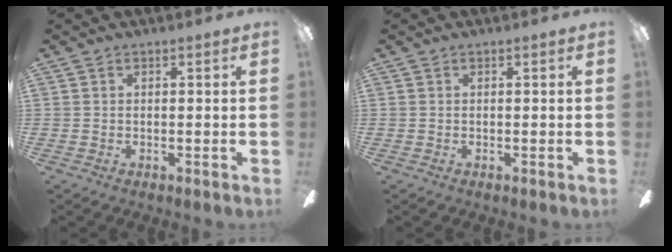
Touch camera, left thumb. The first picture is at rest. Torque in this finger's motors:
{"motor_torque": [0.00, 0.00, -0.03, 0.07, 0.00]}